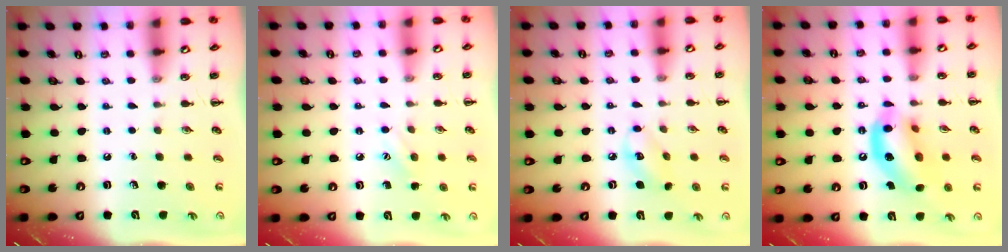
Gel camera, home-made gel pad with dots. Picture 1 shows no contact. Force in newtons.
{"total": 6.7, "press": 6.5, "slide": 1.6}
{"total": 6.0, "press": 6.0, "slide": 0.6}
{"total": 14.2, "press": 13.7, "slide": 3.5}